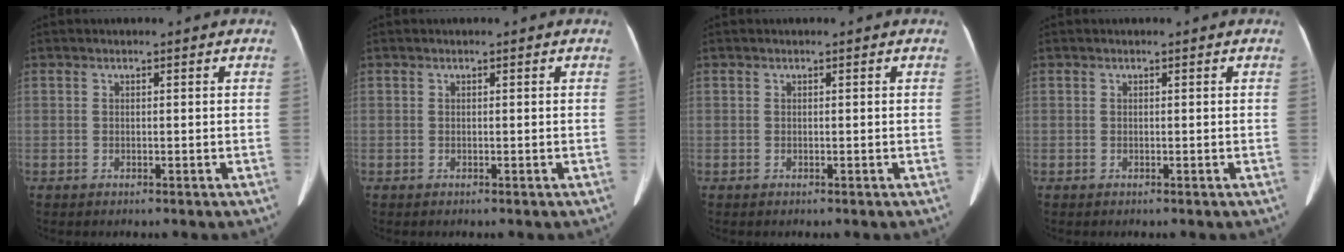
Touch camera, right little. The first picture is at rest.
{"total": 0.0}
{"total": 0.0}
{"total": 0.0}